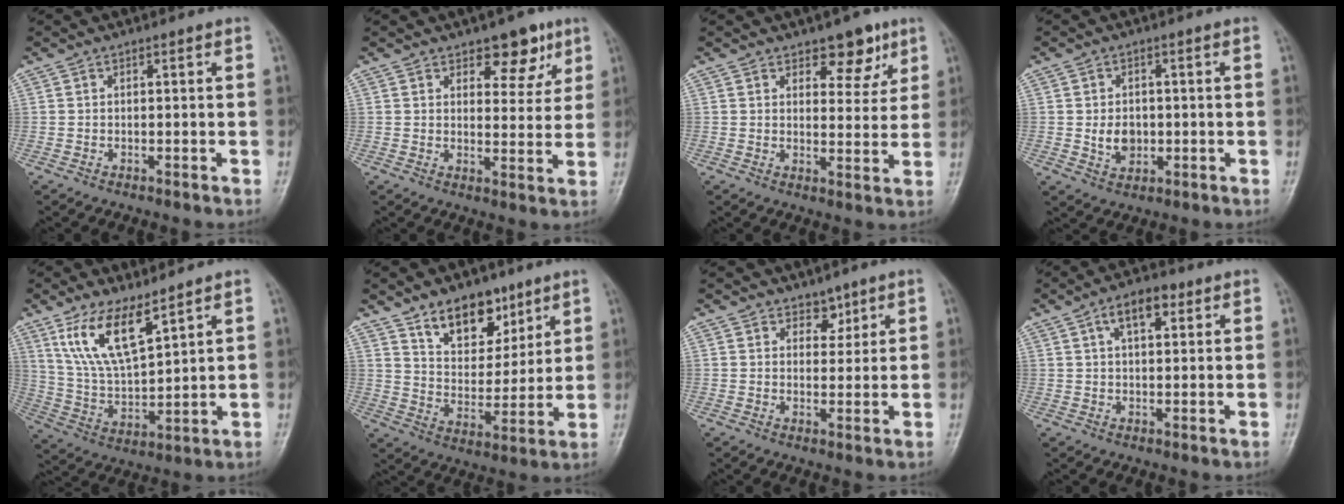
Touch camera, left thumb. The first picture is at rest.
{"total": 7.7, "force": [4.7, 4.2, 4.4], "torque": [-0.020, -0.025, 0.064]}
{"total": 7.1, "force": [4.5, 3.9, 3.9], "torque": [-0.015, -0.025, 0.061]}
{"total": 4.6, "force": [-0.3, 3.5, 3.0], "torque": [-0.033, -0.002, 0.001]}
{"total": 11.6, "force": [7.4, 4.0, 7.9], "torque": [-0.143, -0.039, 0.162]}
{"total": 12.4, "force": [8.3, 7.1, 5.9], "torque": [-0.054, -0.056, 0.145]}
{"total": 3.3, "force": [2.3, 2.1, 0.9], "torque": [0.011, -0.015, 0.035]}
{"total": 6.3, "force": [2.8, 3.2, 4.7], "torque": [-0.065, 0.001, 0.042]}